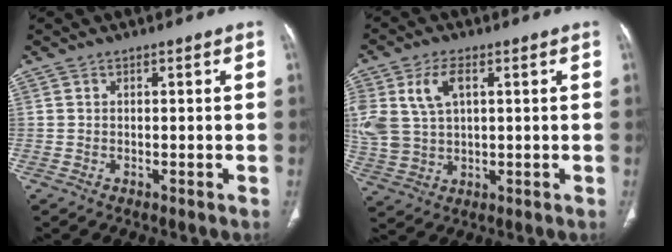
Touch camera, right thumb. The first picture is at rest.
{"total": 11.1, "force": [3.4, 6.9, 8.1], "torque": [-0.179, 0.003, 0.077]}